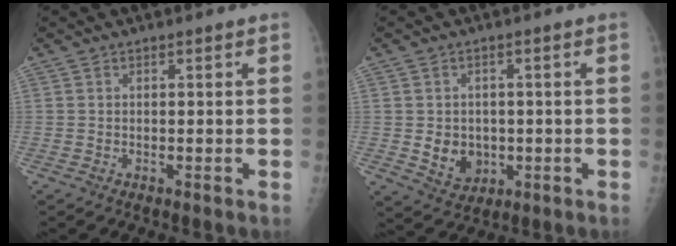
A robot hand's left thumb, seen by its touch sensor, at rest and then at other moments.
{"total": 6.3, "force": [-0.7, 5.3, 3.3], "torque": [-0.027, -0.001, 0.005]}